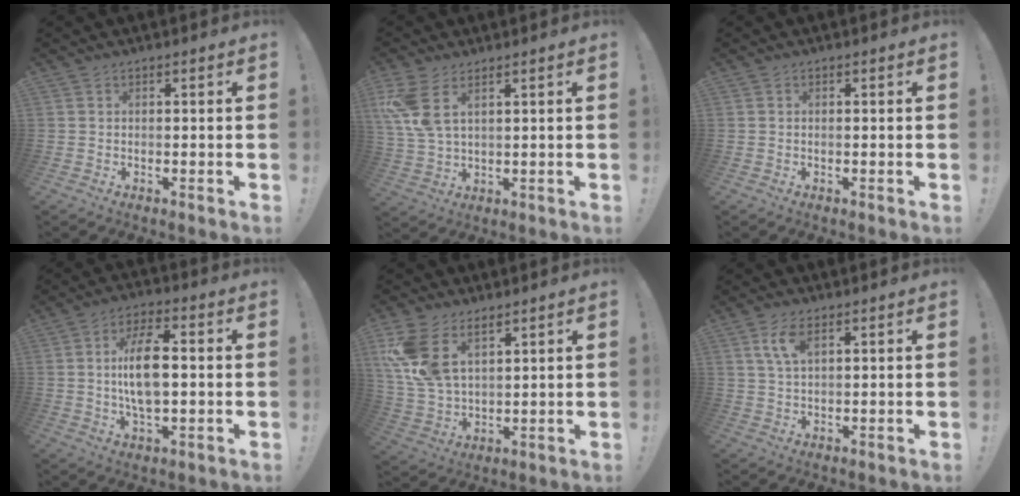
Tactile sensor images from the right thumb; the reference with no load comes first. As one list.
[{"total": 8.6, "force": [4.2, 3.9, 6.4], "torque": [-0.145, -0.017, 0.082]}, {"total": 0.0}, {"total": 12.2, "force": [0.7, 5.4, 10.9], "torque": [-0.195, -0.001, 0.007]}, {"total": 12.0, "force": [6.7, 7.1, 7.0], "torque": [-0.152, -0.026, 0.134]}, {"total": 5.9, "force": [2.7, 2.6, 4.6], "torque": [-0.080, 0.000, 0.048]}]